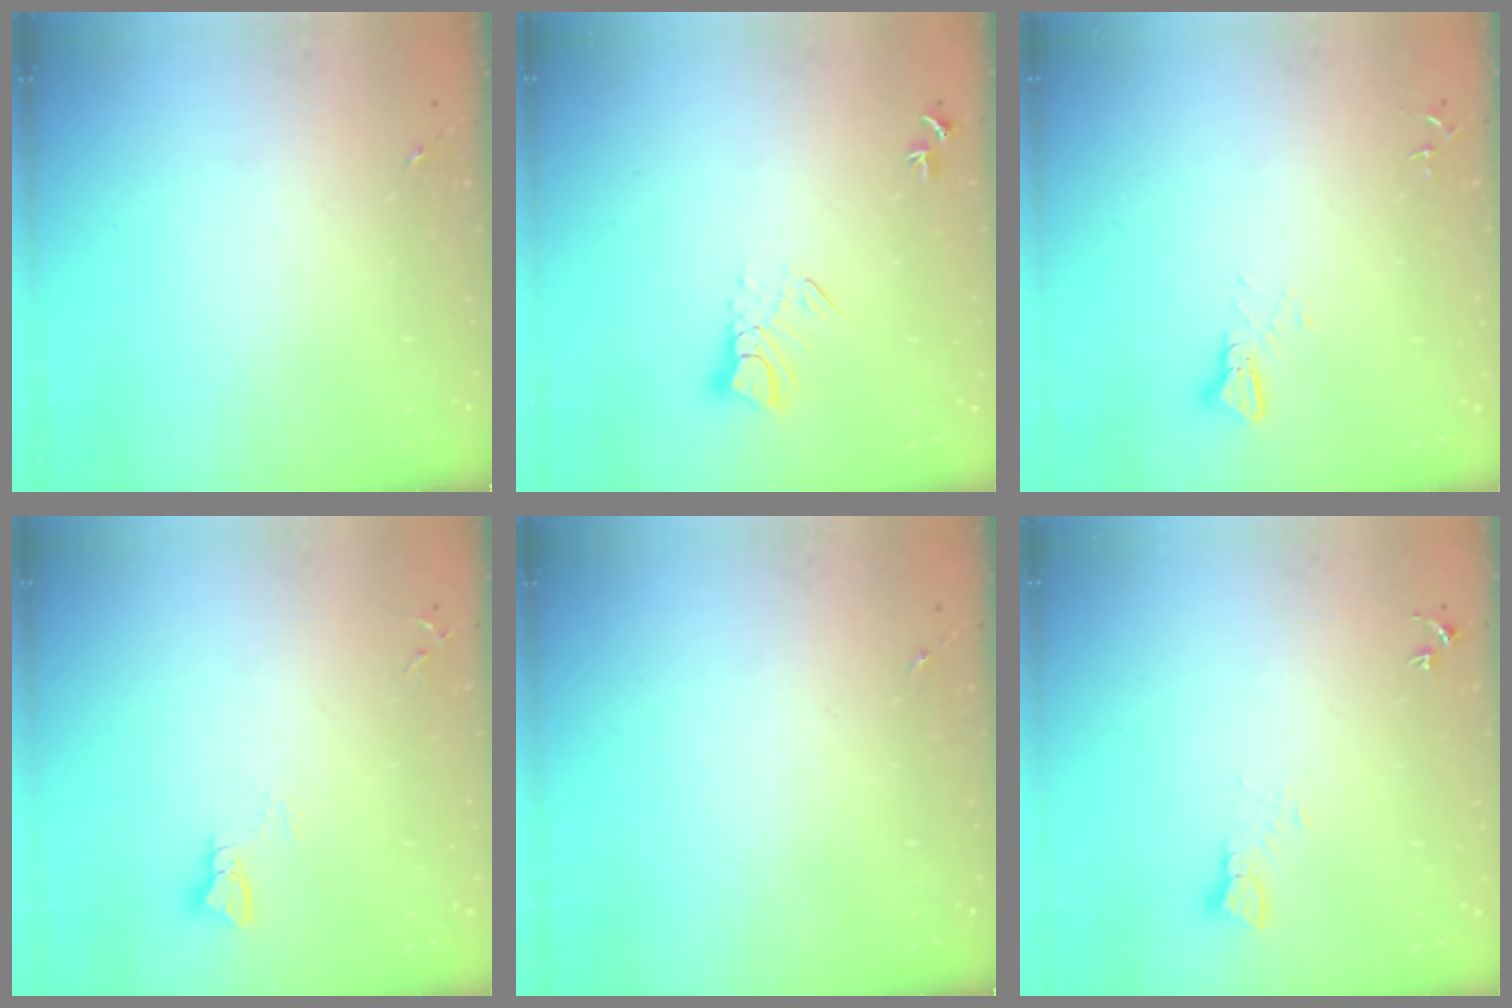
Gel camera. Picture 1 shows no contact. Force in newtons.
{"total": 6.6, "press": 6.6, "slide": 0.7}
{"total": 2.4, "press": 2.4, "slide": 0.1}
{"total": 2.9, "press": 2.9, "slide": 0.3}
{"total": 0.0}
{"total": 3.7, "press": 3.7, "slide": 0.1}